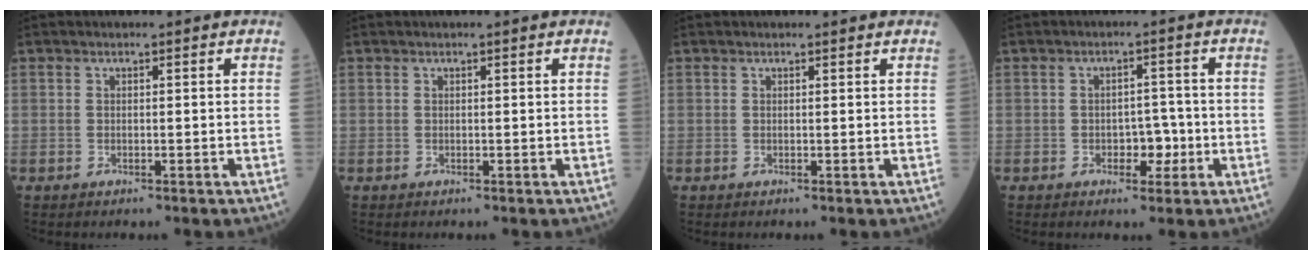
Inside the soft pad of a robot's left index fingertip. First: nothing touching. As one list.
[{"total": 0.6, "force": [0.5, -0.1, 0.3], "torque": [-0.005, 0.005, 0.011]}, {"total": 0.7, "force": [0.7, 0.1, 0.1], "torque": [-0.009, 0.000, 0.007]}, {"total": 3.6, "force": [-1.2, 2.1, 2.6], "torque": [-0.032, 0.006, -0.015]}]